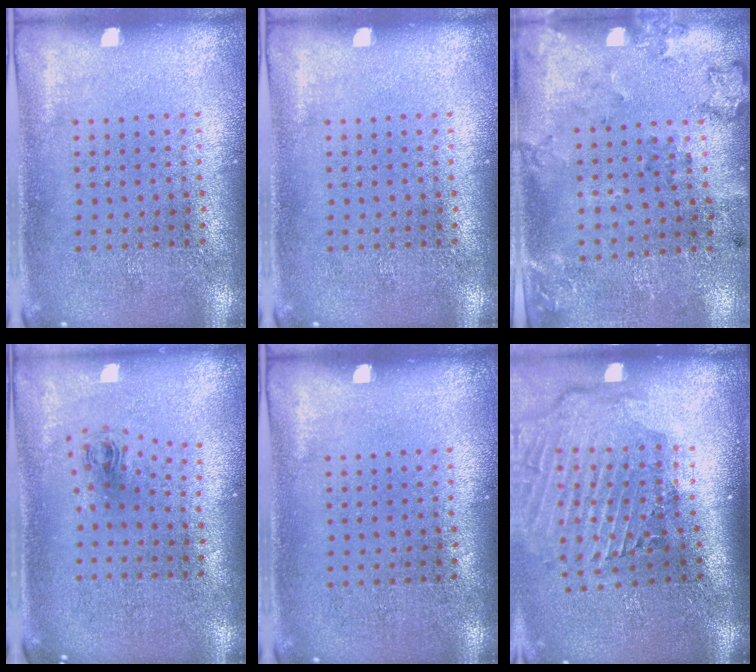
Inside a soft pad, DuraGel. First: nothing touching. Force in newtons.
{"total": 0.0}
{"total": 2.0, "press": 1.4, "slide": 1.5}
{"total": 0.8, "press": 0.4, "slide": 0.7}
{"total": 0.0}
{"total": 2.9, "press": 2.1, "slide": 2.0}